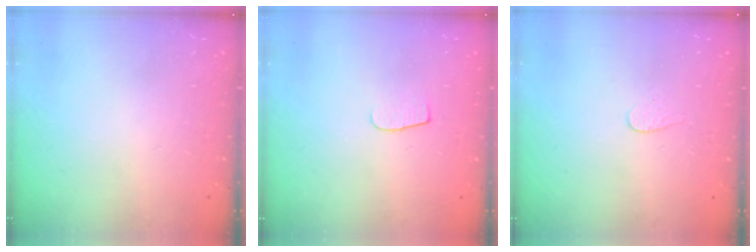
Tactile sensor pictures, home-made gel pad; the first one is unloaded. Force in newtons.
{"total": 4.8, "press": 4.8, "slide": 0.6}
{"total": 2.7, "press": 2.7, "slide": 0.3}